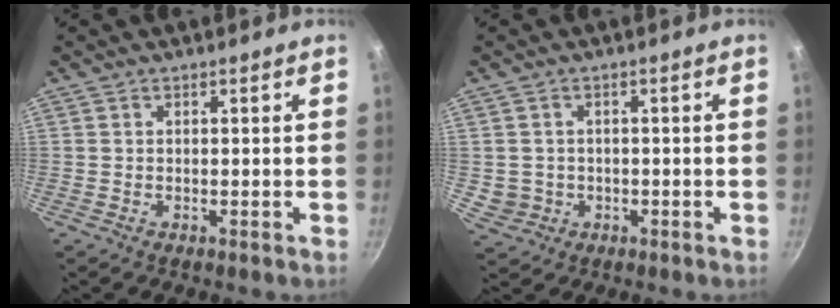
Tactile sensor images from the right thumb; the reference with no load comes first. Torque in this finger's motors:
{"motor_torque": [0.25, 0.05, -0.20, 0.06, -0.05]}